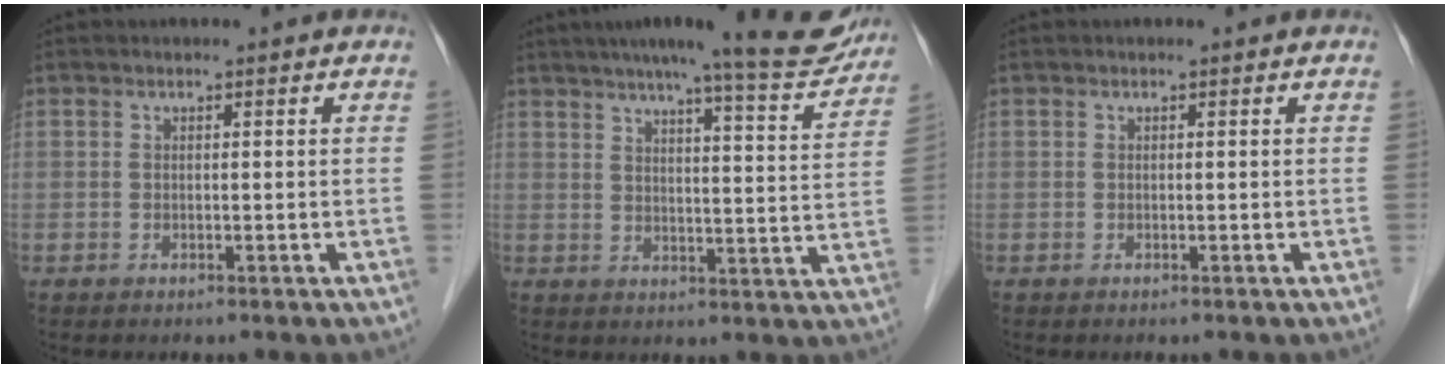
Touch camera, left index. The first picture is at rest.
{"total": 15.9, "force": [14.1, 1.3, 7.2], "torque": [-0.093, -0.014, 0.175]}
{"total": 0.0}